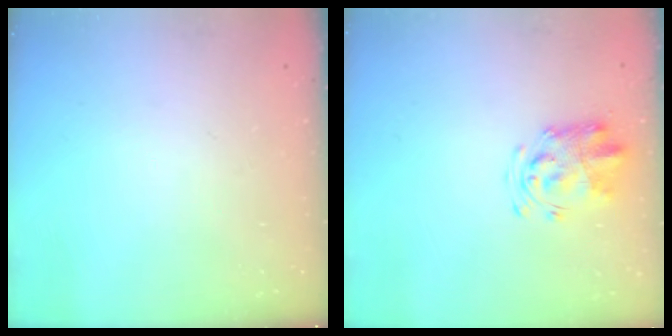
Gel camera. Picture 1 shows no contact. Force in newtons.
{"total": 4.1, "press": 4.1, "slide": 0.7}